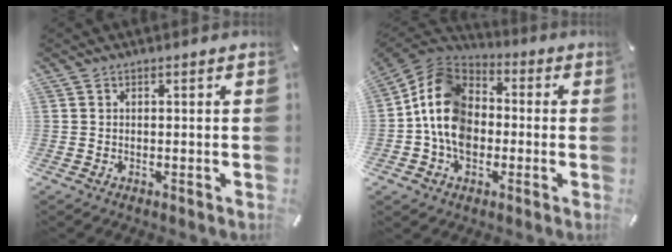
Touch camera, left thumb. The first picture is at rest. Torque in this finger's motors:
{"motor_torque": [1.07, 1.75, 0.98, -0.47, 0.37]}